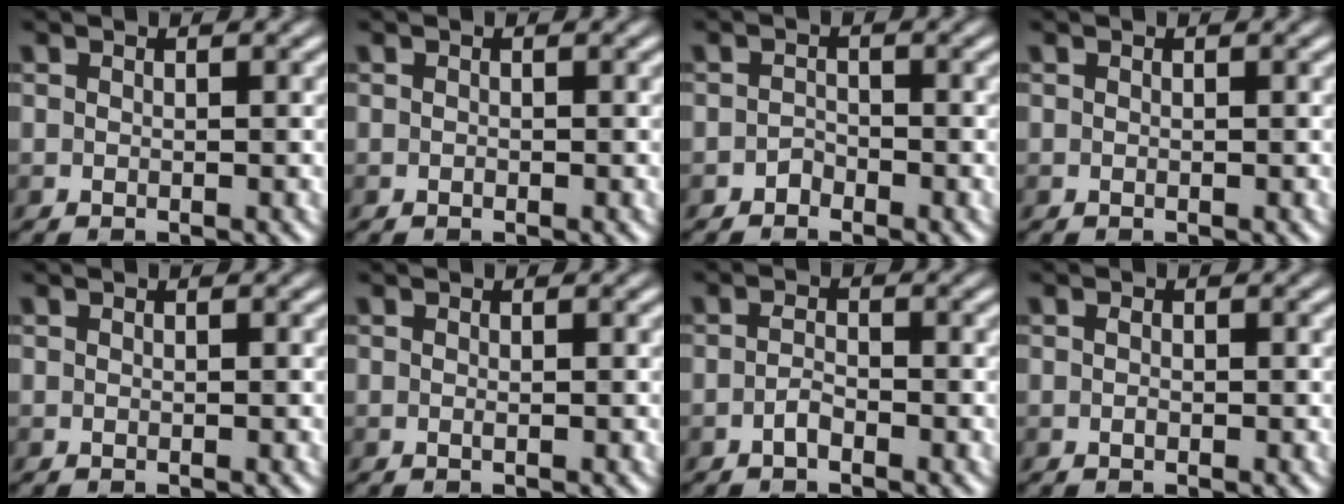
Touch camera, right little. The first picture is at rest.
{"total": 0.0}
{"total": 1.7, "force": [-1.7, 0.4, -0.1], "torque": [0.008, 0.002, -0.039]}
{"total": 0.0}
{"total": 0.0}
{"total": 0.0}
{"total": 2.3, "force": [-2.0, 0.4, 1.0], "torque": [-0.023, 0.001, -0.041]}
{"total": 0.7, "force": [-0.6, 0.3, 0.2], "torque": [-0.005, -0.001, -0.011]}